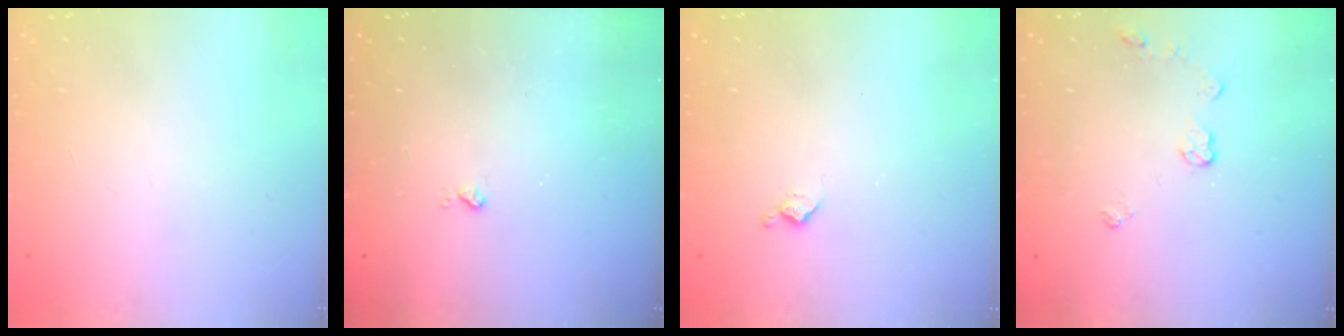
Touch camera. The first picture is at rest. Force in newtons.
{"total": 2.0, "press": 2.0, "slide": 0.4}
{"total": 4.5, "press": 4.5, "slide": 0.7}
{"total": 3.6, "press": 3.6, "slide": 0.4}